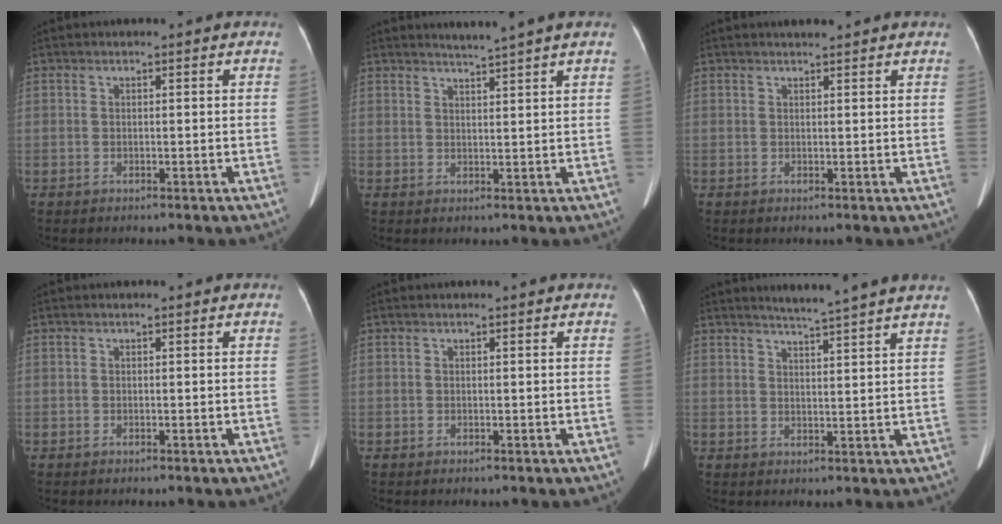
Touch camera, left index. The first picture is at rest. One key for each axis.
{"total": 3.9, "fx": 3.5, "fy": -1.0, "fz": 1.3, "tx": -0.024, "ty": 0.003, "tz": 0.047}
{"total": 1.7, "fx": 1.6, "fy": 0.2, "fz": 0.7, "tx": -0.011, "ty": 0.010, "tz": 0.027}
{"total": 0.0}
{"total": 0.0}
{"total": 7.5, "fx": 6.7, "fy": -1.5, "fz": 3.0, "tx": -0.048, "ty": 0.001, "tz": 0.083}